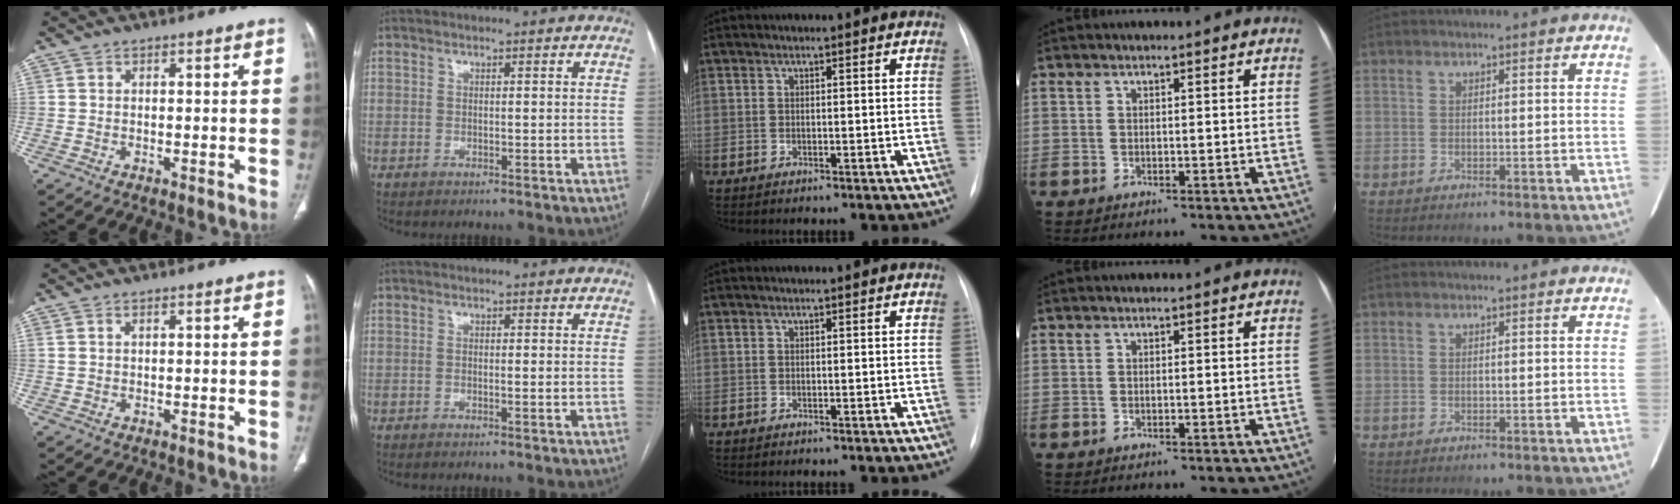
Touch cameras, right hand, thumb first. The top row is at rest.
{"thumb": {"total": 0.8, "force": [0.3, 0.4, 0.5], "torque": [-0.013, 0.009, 0.010]}, "index": {"total": 0.7, "force": [-0.1, 0.1, 0.7], "torque": [-0.016, -0.002, -0.001]}}